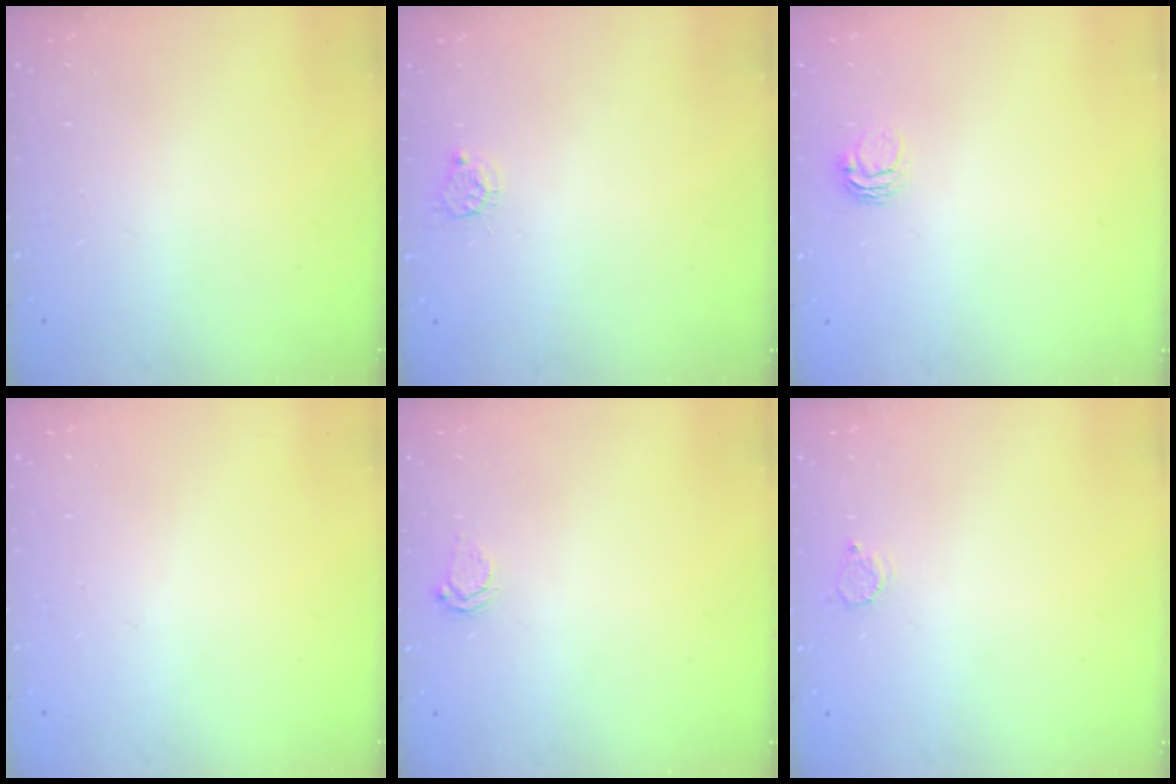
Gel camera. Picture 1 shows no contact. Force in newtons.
{"total": 4.1, "press": 4.0, "slide": 0.4}
{"total": 4.2, "press": 4.2, "slide": 0.3}
{"total": 0.0}
{"total": 3.7, "press": 3.7, "slide": 0.5}
{"total": 2.1, "press": 2.1, "slide": 0.2}